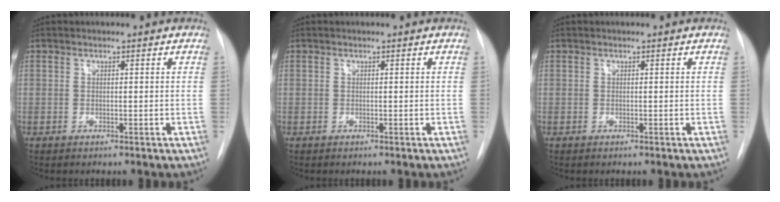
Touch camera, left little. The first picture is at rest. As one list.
[{"total": 0.0}, {"total": 0.0}]